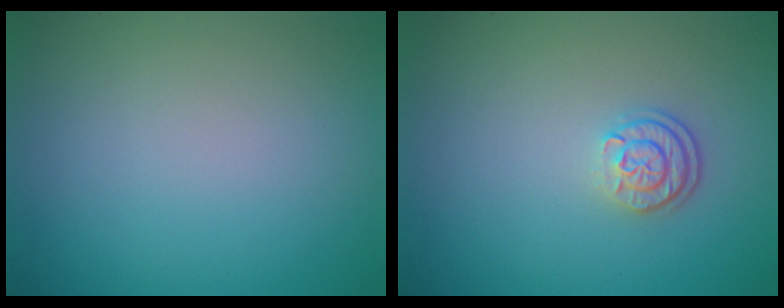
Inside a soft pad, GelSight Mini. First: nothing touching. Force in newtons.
{"total": 2.4, "press": 1.9, "slide": 1.5}